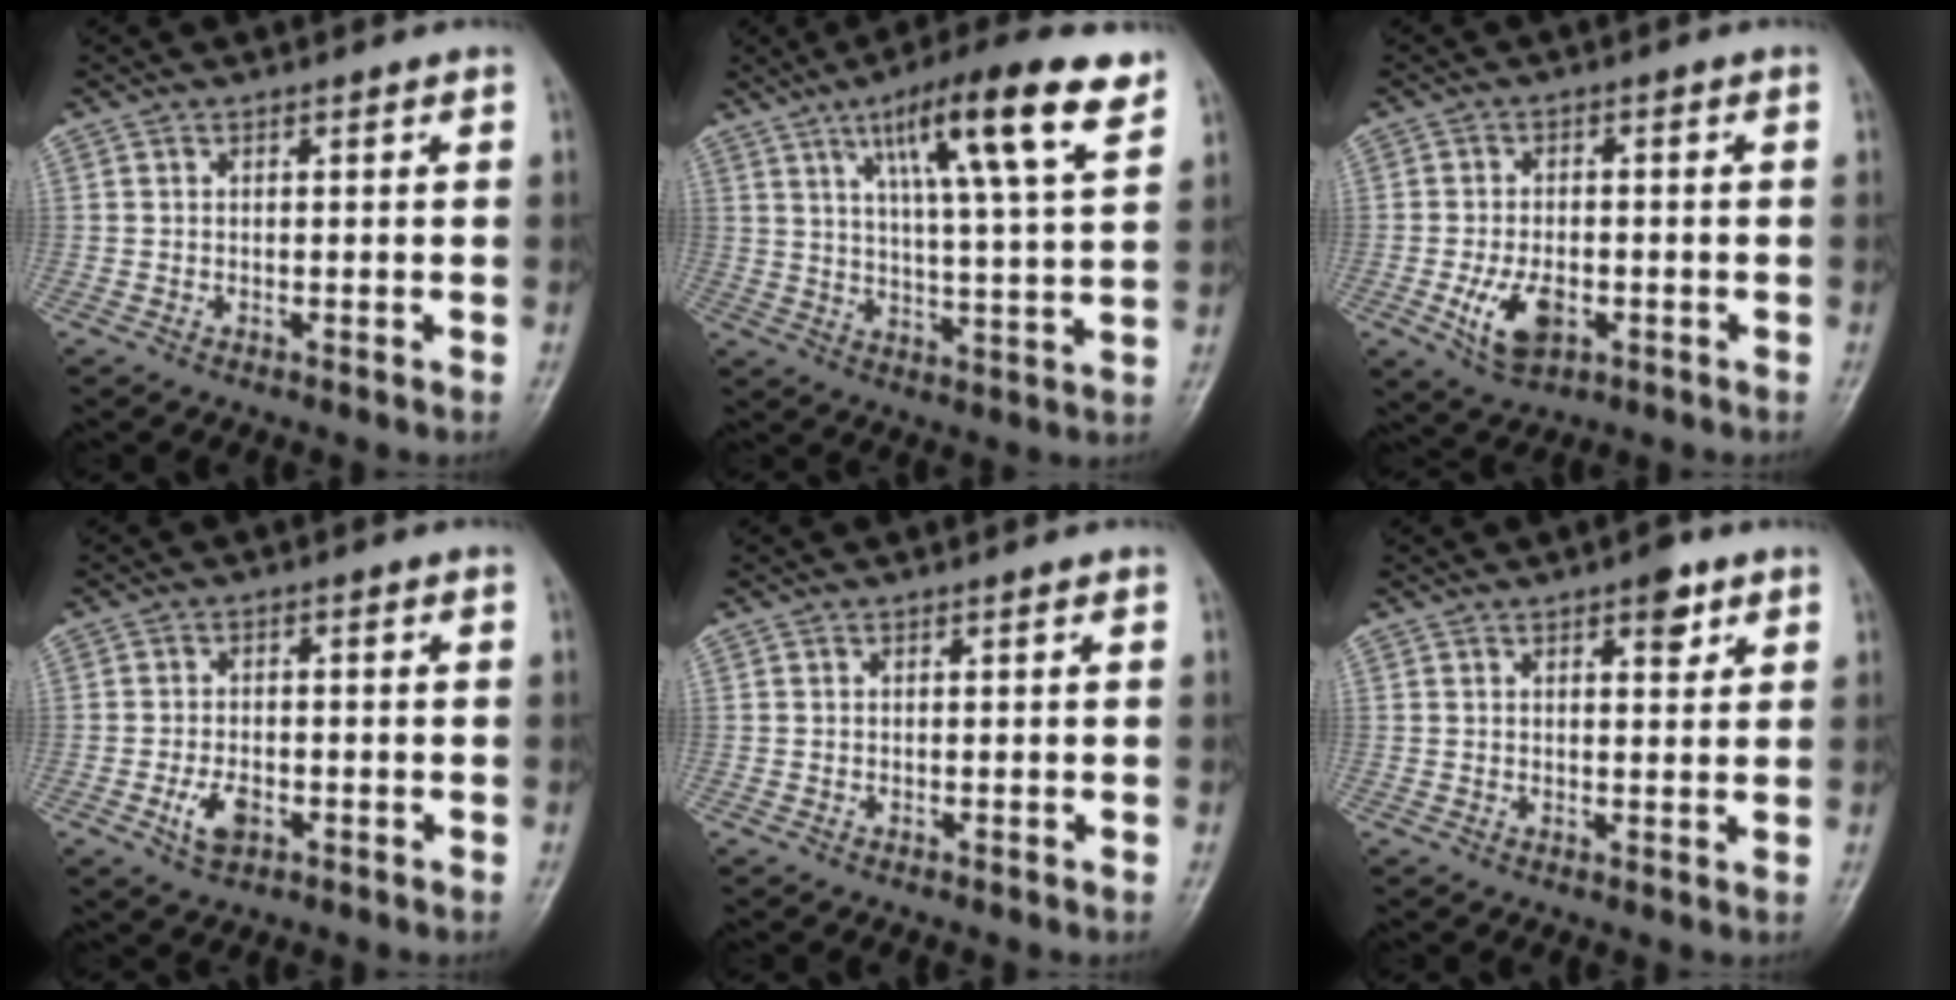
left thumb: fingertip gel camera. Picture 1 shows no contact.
{"total": 16.8, "force": [8.9, 2.6, 13.9], "torque": [-0.212, -0.027, 0.139]}
{"total": 7.5, "force": [-2.7, 4.5, 5.4], "torque": [-0.096, 0.004, -0.040]}
{"total": 4.4, "force": [-2.0, 2.6, 3.0], "torque": [-0.055, 0.005, -0.033]}
{"total": 0.0}
{"total": 3.7, "force": [2.2, 1.6, 2.5], "torque": [-0.020, -0.010, 0.026]}